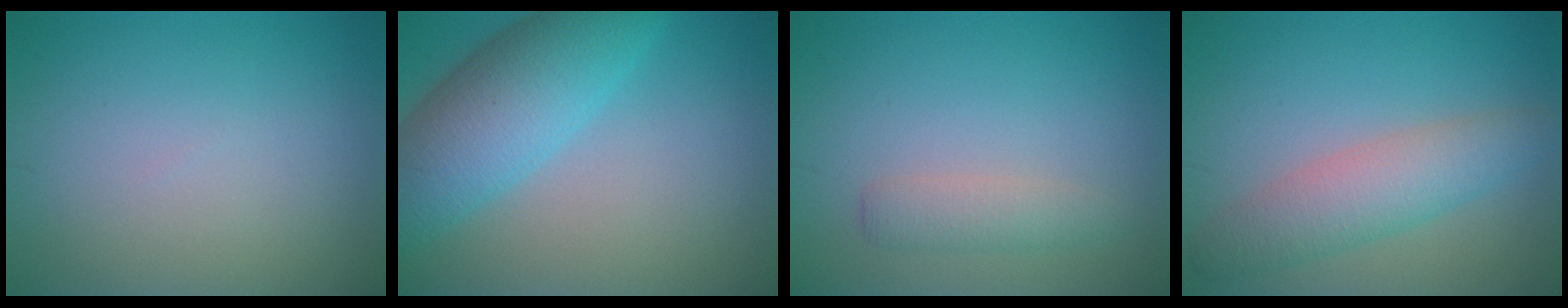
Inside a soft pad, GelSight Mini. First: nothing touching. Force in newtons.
{"total": 7.9, "press": 7.9, "slide": 0.2}
{"total": 2.0, "press": 2.0, "slide": 0.2}
{"total": 4.4, "press": 4.4, "slide": 0.2}